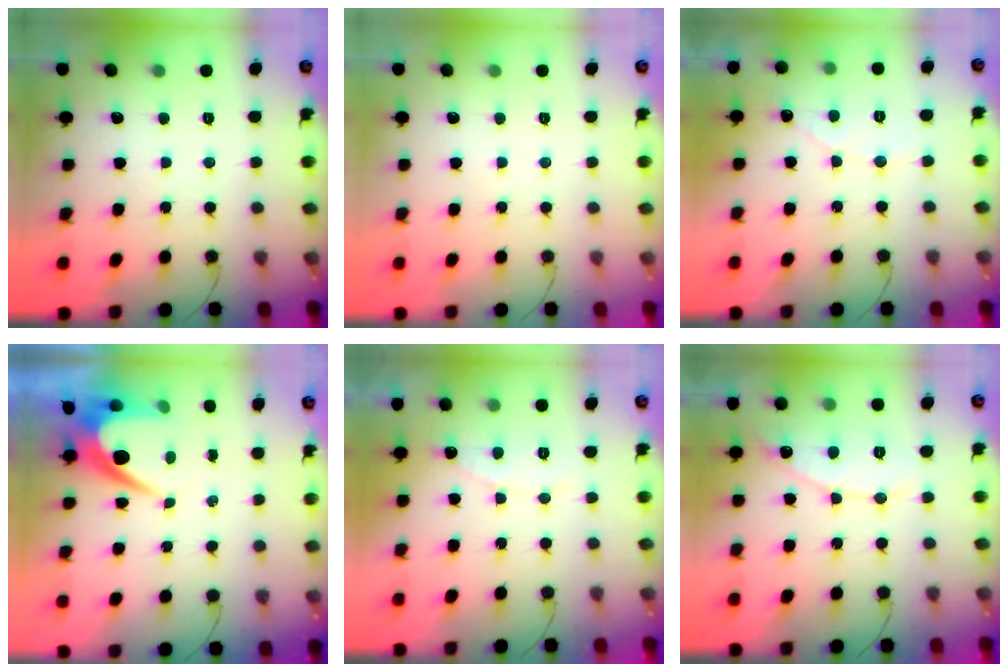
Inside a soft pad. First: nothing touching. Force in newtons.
{"total": 0.0}
{"total": 4.5, "press": 4.5, "slide": 0.2}
{"total": 7.5, "press": 7.5, "slide": 0.4}
{"total": 6.3, "press": 6.3, "slide": 0.4}
{"total": 8.2, "press": 8.2, "slide": 0.6}